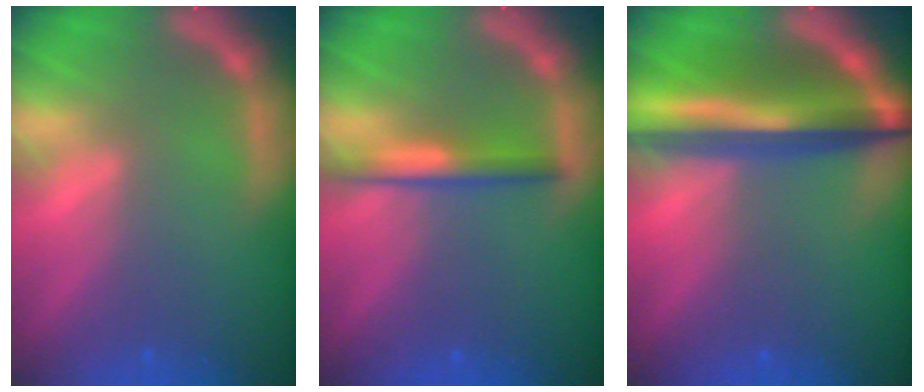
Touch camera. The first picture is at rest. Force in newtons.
{"total": 3.0}
{"total": 10.0}